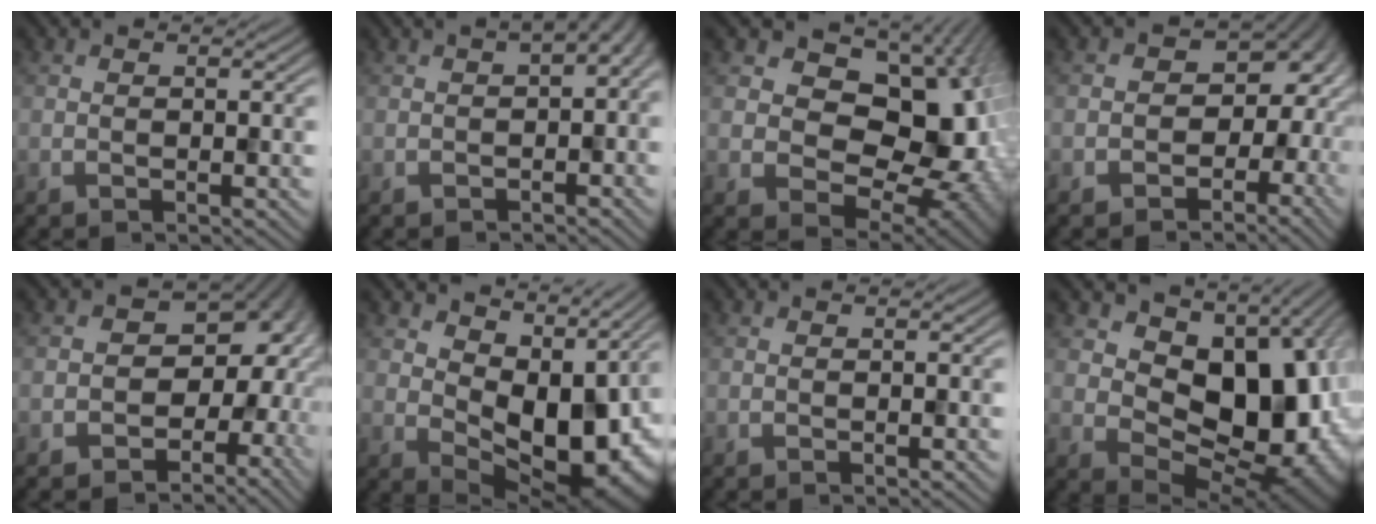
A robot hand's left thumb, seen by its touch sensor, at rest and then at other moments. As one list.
[{"total": 4.8, "force": [0.0, 2.4, 4.2], "torque": [-0.051, 0.003, -0.001]}, {"total": 16.4, "force": [2.3, 11.6, 11.3], "torque": [-0.138, 0.003, 0.047]}, {"total": 9.1, "force": [-1.4, 7.3, 5.3], "torque": [-0.046, -0.016, -0.022]}, {"total": 11.9, "force": [-1.7, 9.4, 7.1], "torque": [-0.059, -0.019, -0.033]}, {"total": 12.0, "force": [4.0, 7.0, 8.9], "torque": [-0.136, -0.017, 0.075]}, {"total": 0.0}, {"total": 15.7, "force": [2.5, 10.1, 11.8], "torque": [-0.149, -0.016, 0.057]}]